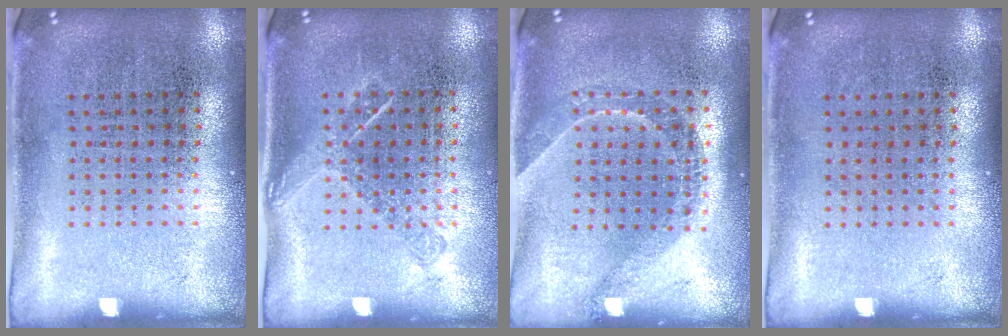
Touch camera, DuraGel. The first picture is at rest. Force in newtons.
{"total": 1.3, "press": 1.0, "slide": 0.8}
{"total": 1.5, "press": 1.3, "slide": 0.9}
{"total": 0.0}